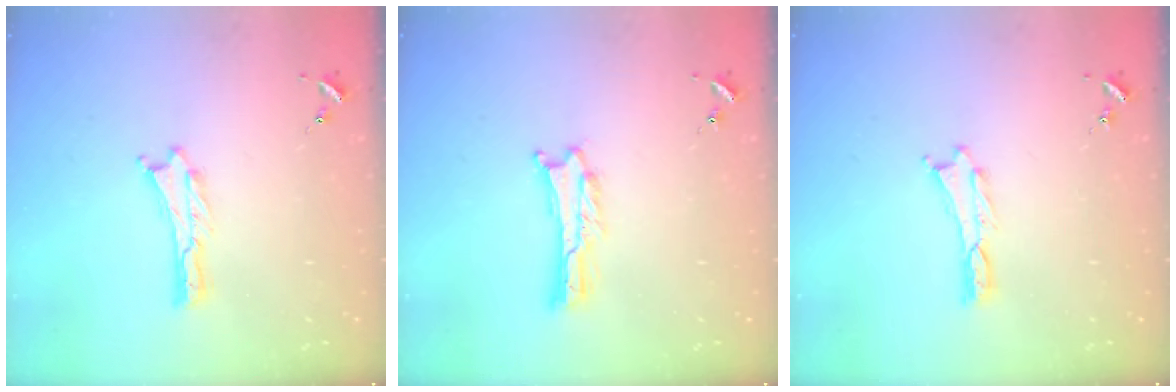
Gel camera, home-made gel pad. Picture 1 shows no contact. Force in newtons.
{"total": 0.5, "press": 0.5, "slide": 0.1}
{"total": 0.0}